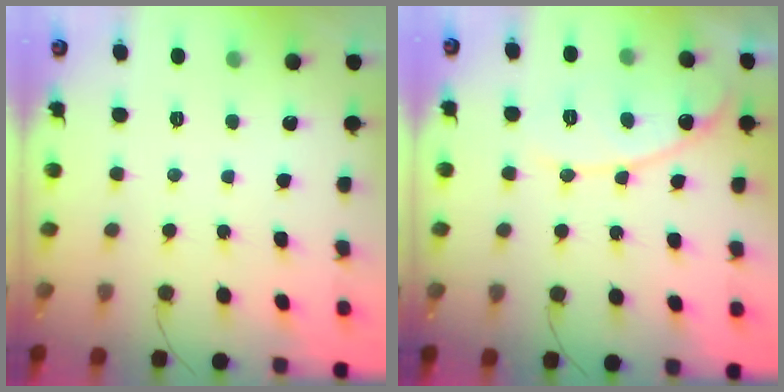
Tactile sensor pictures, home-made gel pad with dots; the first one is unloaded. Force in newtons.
{"total": 11.1, "press": 11.1, "slide": 0.9}